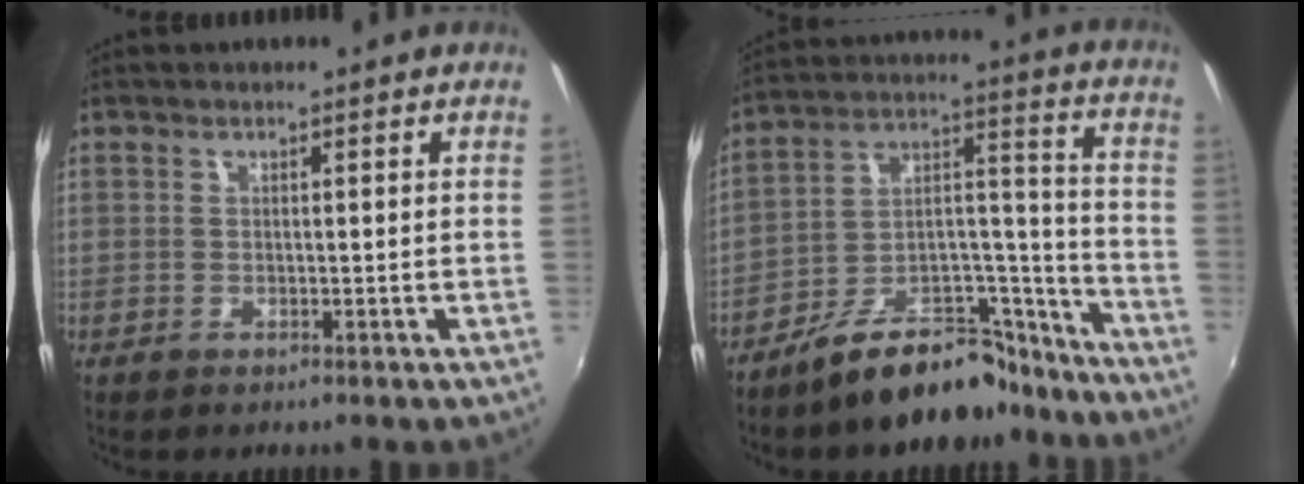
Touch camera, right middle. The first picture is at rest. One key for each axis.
{"total": 16.8, "fx": -13.4, "fy": 6.8, "fz": 7.4, "tx": -0.113, "ty": 0.057, "tz": -0.195}